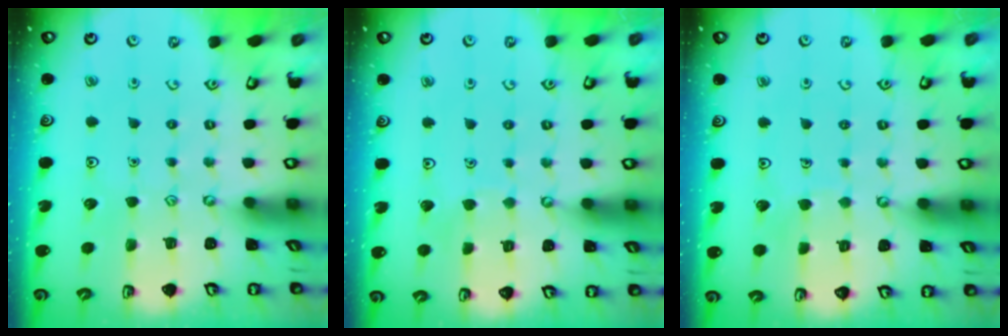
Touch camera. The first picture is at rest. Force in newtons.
{"total": 3.2, "press": 3.2, "slide": 0.4}
{"total": 1.8, "press": 1.8, "slide": 0.0}